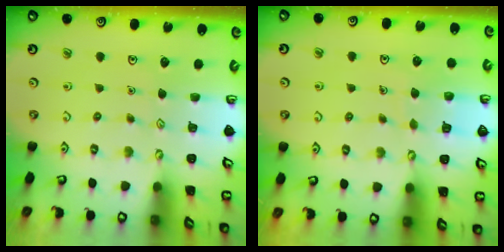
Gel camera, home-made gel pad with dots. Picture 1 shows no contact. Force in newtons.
{"total": 5.3, "press": 5.3, "slide": 0.3}